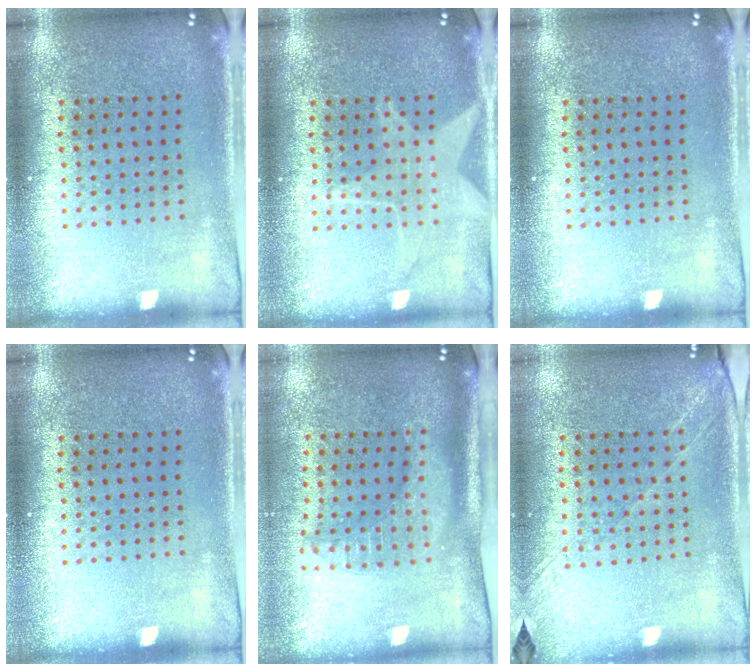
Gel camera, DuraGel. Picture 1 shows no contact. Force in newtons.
{"total": 2.3, "press": 2.3, "slide": 0.3}
{"total": 0.0}
{"total": 0.0}
{"total": 1.9, "press": 1.6, "slide": 1.1}
{"total": 1.3, "press": 1.2, "slide": 0.4}